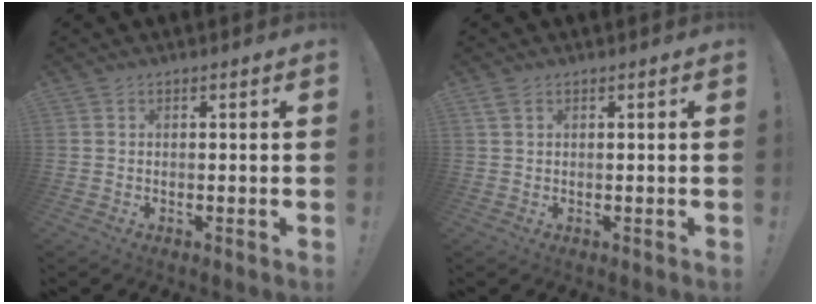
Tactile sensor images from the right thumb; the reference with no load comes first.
{"total": 2.0, "force": [1.1, 0.9, 1.3], "torque": [-0.027, 0.003, 0.020]}